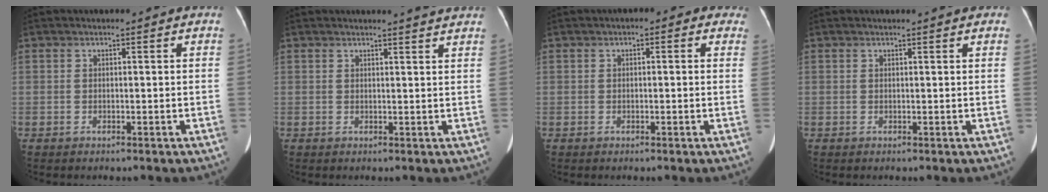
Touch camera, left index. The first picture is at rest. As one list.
[{"total": 3.6, "force": [3.5, -0.2, 1.1], "torque": [-0.018, -0.002, 0.029]}, {"total": 2.9, "force": [1.4, 1.3, 2.2], "torque": [-0.014, 0.014, 0.006]}, {"total": 2.5, "force": [2.2, 0.3, 1.2], "torque": [-0.017, 0.007, 0.017]}]